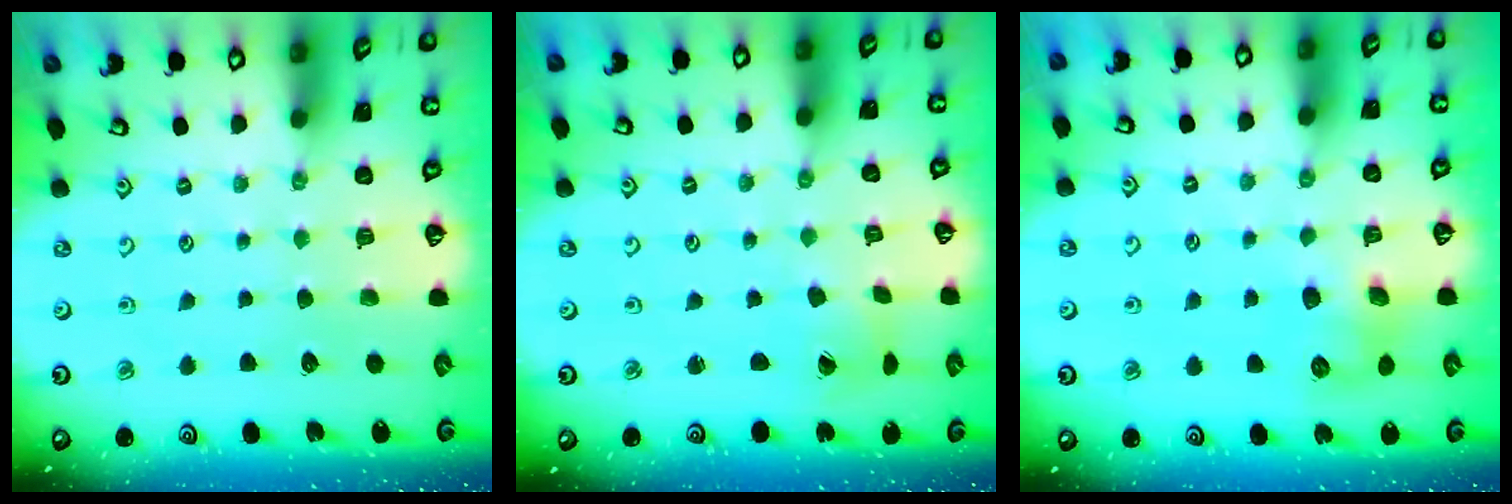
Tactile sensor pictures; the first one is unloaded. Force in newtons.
{"total": 1.4, "press": 1.4, "slide": 0.2}
{"total": 8.3, "press": 8.3, "slide": 0.4}